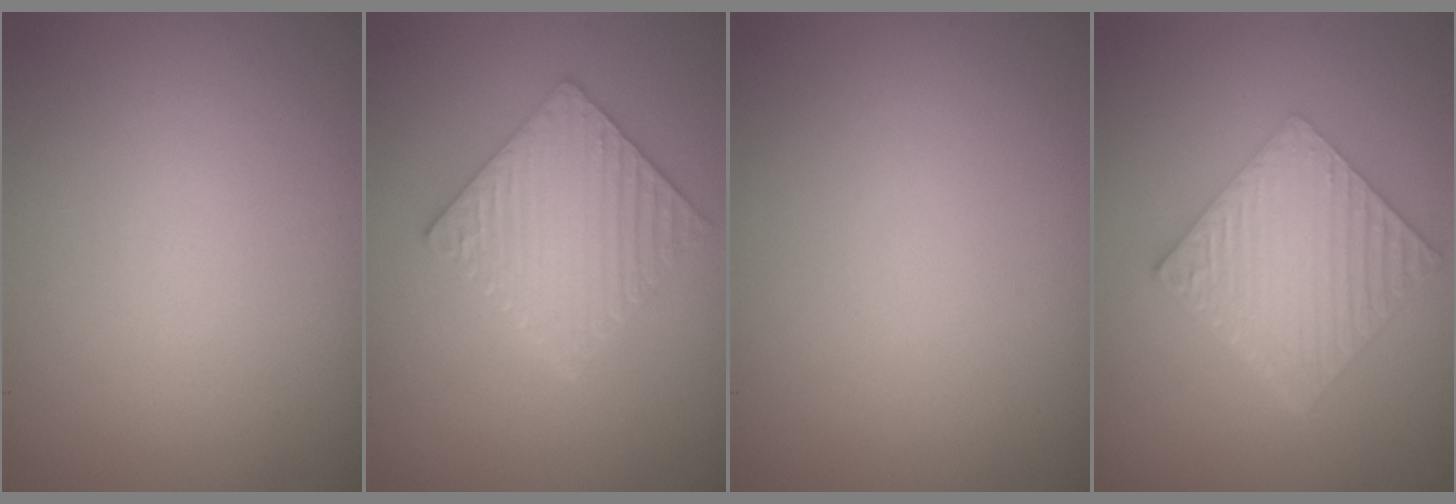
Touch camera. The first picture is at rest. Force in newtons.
{"total": 5.4, "press": 4.5, "slide": 3.1}
{"total": 0.0}
{"total": 7.0, "press": 4.7, "slide": 5.2}